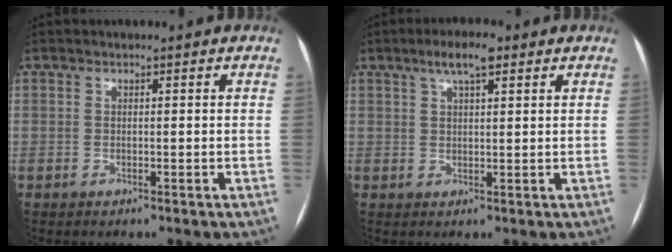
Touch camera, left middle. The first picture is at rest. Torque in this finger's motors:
{"motor_torque": [0.58, -0.38, 0.06, 0.06]}